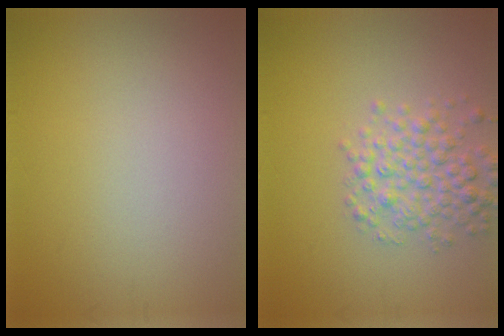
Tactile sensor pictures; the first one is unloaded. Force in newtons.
{"total": 3.8, "press": 3.8, "slide": 0.1}